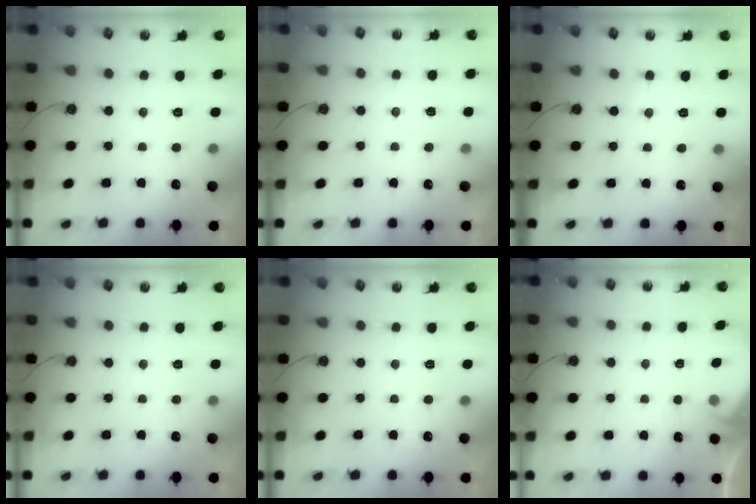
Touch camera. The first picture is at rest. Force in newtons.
{"total": 5.1, "press": 5.1, "slide": 0.6}
{"total": 2.6, "press": 2.5, "slide": 0.5}
{"total": 0.0}
{"total": 0.0}
{"total": 3.0, "press": 3.0, "slide": 0.4}